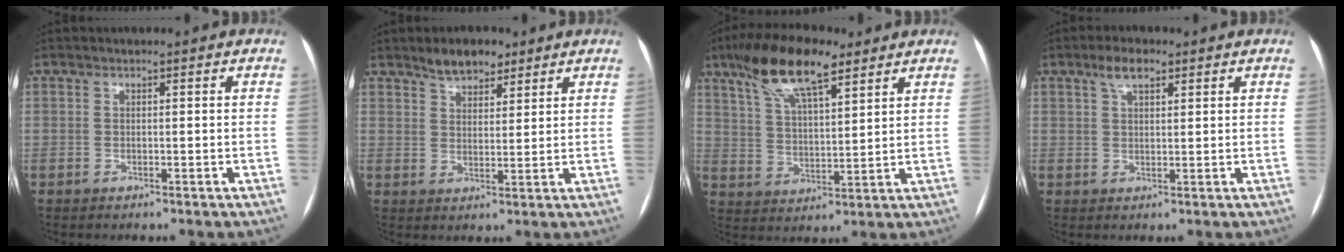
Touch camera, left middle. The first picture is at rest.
{"total": 5.4, "force": [4.2, 2.5, 2.3], "torque": [-0.039, 0.007, 0.073]}
{"total": 13.2, "force": [8.8, 3.5, 9.2], "torque": [-0.177, 0.022, 0.161]}
{"total": 3.8, "force": [2.4, 1.5, 2.5], "torque": [-0.049, 0.011, 0.045]}